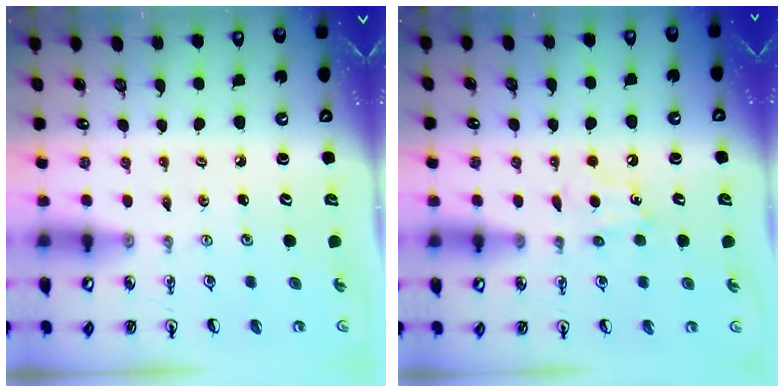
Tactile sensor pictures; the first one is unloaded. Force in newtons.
{"total": 5.9, "press": 5.9, "slide": 0.6}